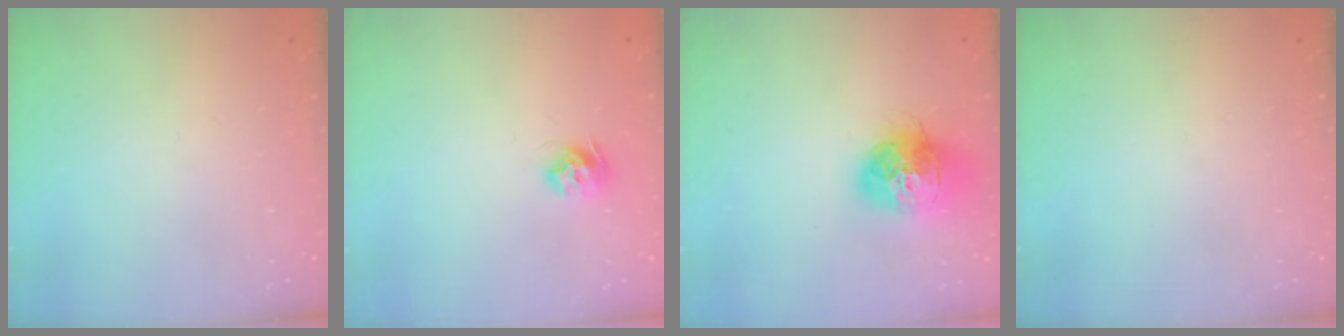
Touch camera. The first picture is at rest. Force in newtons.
{"total": 8.1, "press": 8.1, "slide": 0.1}
{"total": 17.2, "press": 17.1, "slide": 2.0}
{"total": 0.0}